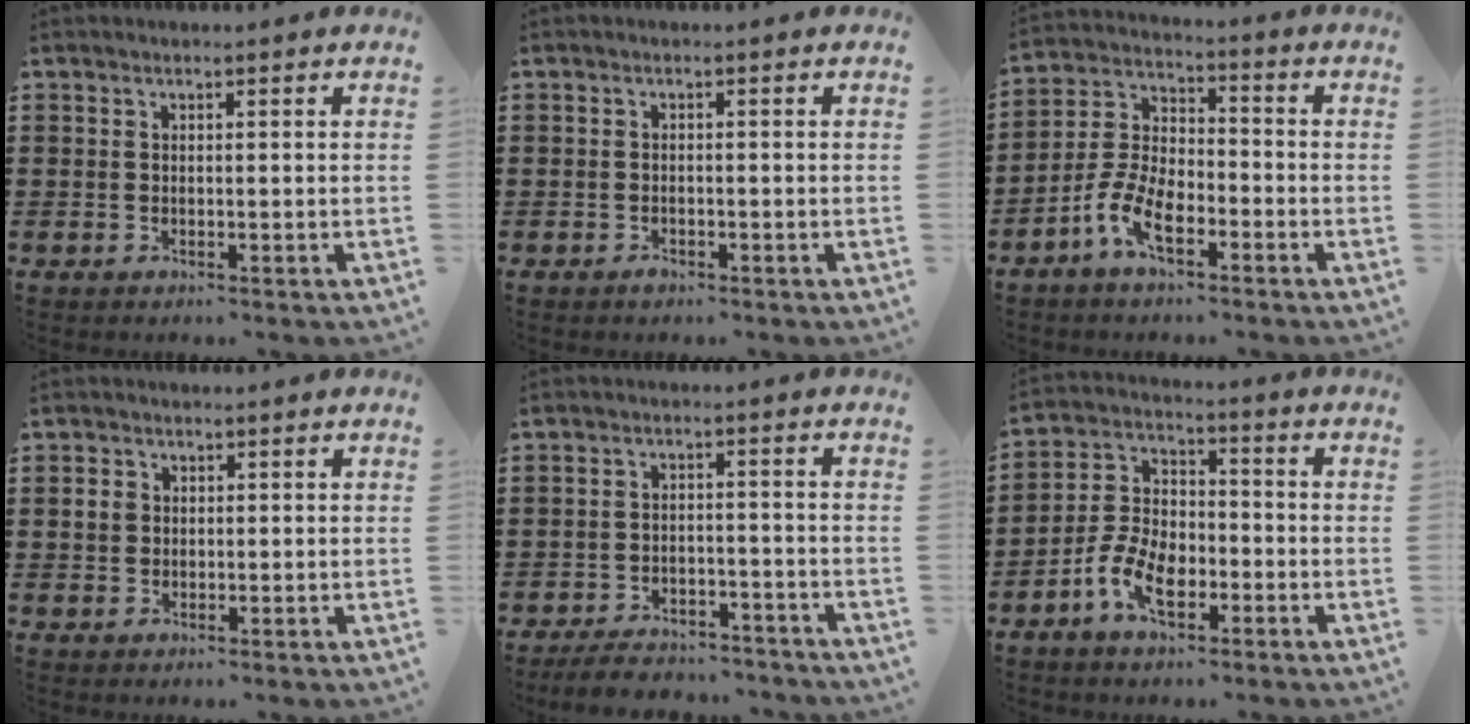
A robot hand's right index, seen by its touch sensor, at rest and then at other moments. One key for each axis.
{"total": 0.9, "fx": -0.8, "fy": 0.3, "fz": 0.4, "tx": -0.011, "ty": -0.005, "tz": -0.014}
{"total": 7.9, "fx": -4.3, "fy": 3.5, "fz": 5.6, "tx": -0.143, "ty": -0.002, "tz": -0.088}
{"total": 1.9, "fx": 0.3, "fy": 1.6, "fz": 0.9, "tx": -0.024, "ty": 0.008, "tz": 0.005}
{"total": 4.4, "fx": -4.2, "fy": 0.7, "fz": 0.8, "tx": -0.022, "ty": 0.003, "tz": -0.086}
{"total": 8.3, "fx": -3.7, "fy": 4.6, "fz": 5.7, "tx": -0.139, "ty": 0.004, "tz": -0.074}